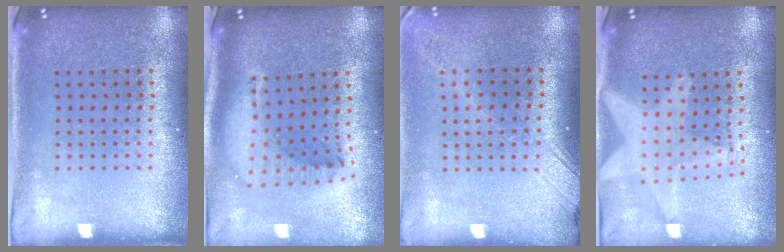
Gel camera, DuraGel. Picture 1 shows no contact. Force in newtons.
{"total": 1.9, "press": 1.5, "slide": 1.2}
{"total": 1.8, "press": 1.4, "slide": 1.2}
{"total": 2.2, "press": 1.8, "slide": 1.3}